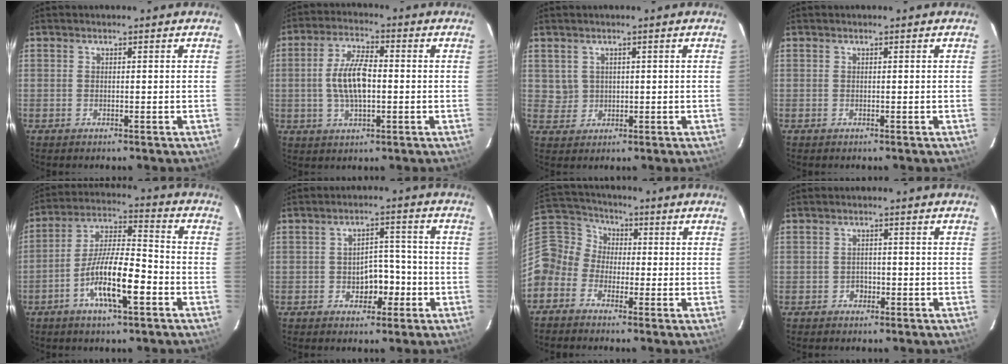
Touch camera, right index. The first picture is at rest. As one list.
[{"total": 8.9, "force": [-0.6, 3.6, 8.1], "torque": [-0.161, 0.008, -0.012]}, {"total": 2.6, "force": [0.9, 2.5, 0.2], "torque": [-0.001, 0.009, 0.021]}, {"total": 0.0}, {"total": 12.8, "force": [-5.4, 3.0, 11.2], "torque": [-0.216, 0.000, -0.100]}, {"total": 5.5, "force": [-2.1, 3.8, 3.5], "torque": [-0.057, 0.017, -0.020]}, {"total": 10.7, "force": [-3.3, 9.7, 3.2], "torque": [-0.103, 0.034, -0.092]}, {"total": 1.9, "force": [-0.9, 1.6, 0.5], "torque": [-0.008, 0.004, -0.011]}]